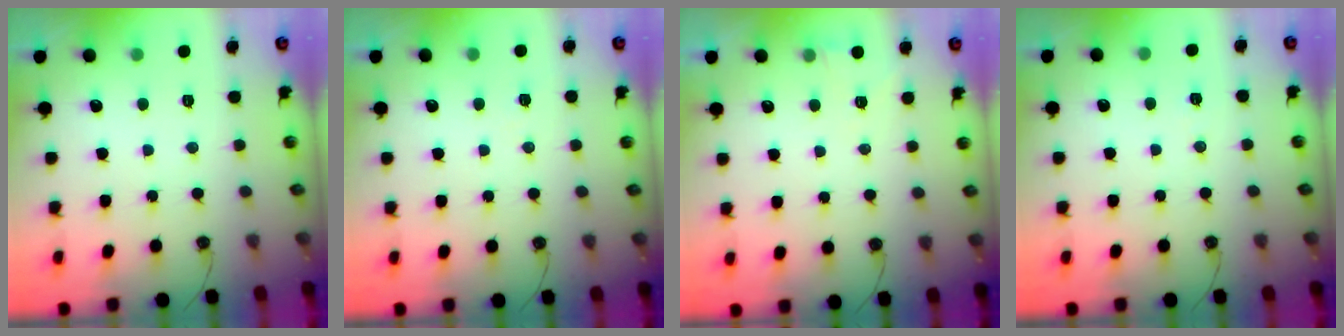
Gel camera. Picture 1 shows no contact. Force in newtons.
{"total": 4.2, "press": 3.8, "slide": 1.7}
{"total": 2.7, "press": 2.1, "slide": 1.6}
{"total": 5.5, "press": 3.2, "slide": 4.5}